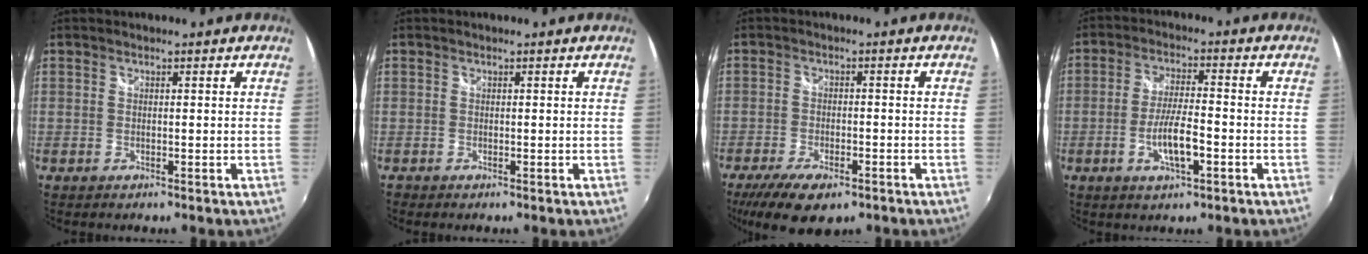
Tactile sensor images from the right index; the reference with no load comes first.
{"total": 0.9, "force": [-0.4, 0.8, 0.0], "torque": [-0.004, 0.001, -0.007]}
{"total": 10.5, "force": [-7.0, 4.1, 6.6], "torque": [-0.154, -0.032, -0.118]}
{"total": 7.3, "force": [-2.8, 1.6, 6.6], "torque": [-0.128, -0.005, -0.050]}